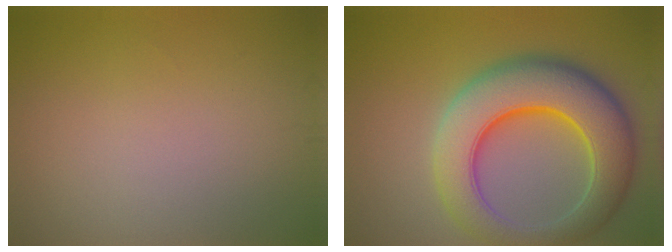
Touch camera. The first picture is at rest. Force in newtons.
{"total": 10.5, "press": 10.5, "slide": 0.2}